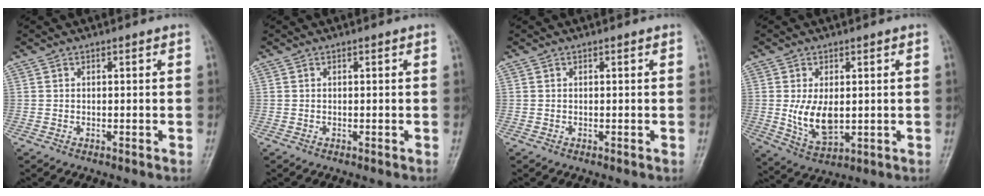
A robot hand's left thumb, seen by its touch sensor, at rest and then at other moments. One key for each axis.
{"total": 0.0}
{"total": 0.0}
{"total": 7.9, "fx": 0.1, "fy": 4.6, "fz": 6.5, "tx": -0.108, "ty": -0.014, "tz": 0.014}